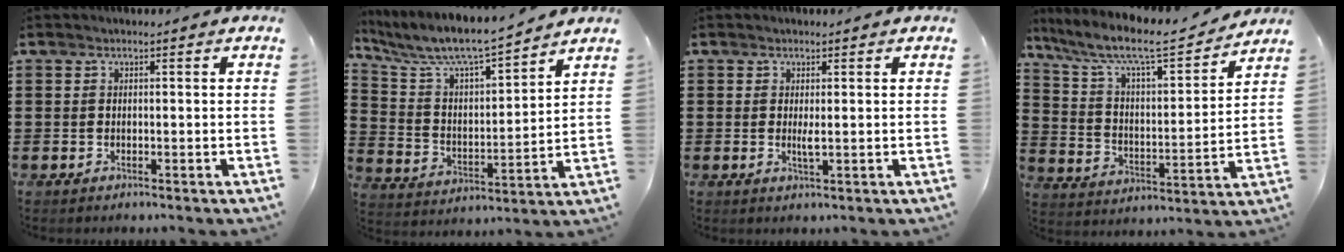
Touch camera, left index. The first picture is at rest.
{"total": 7.2, "force": [6.5, 0.7, 2.9], "torque": [-0.086, -0.048, 0.107]}
{"total": 1.7, "force": [0.1, 0.2, 1.7], "torque": [-0.032, -0.004, 0.002]}
{"total": 9.0, "force": [7.6, 1.0, 4.7], "torque": [-0.125, -0.048, 0.124]}